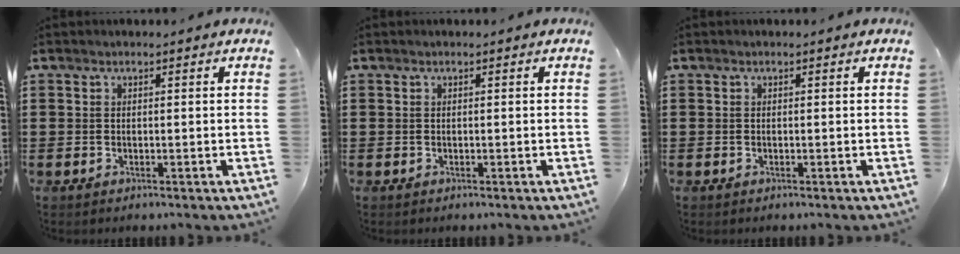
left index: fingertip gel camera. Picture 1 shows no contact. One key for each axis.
{"total": 0.0}
{"total": 0.0}